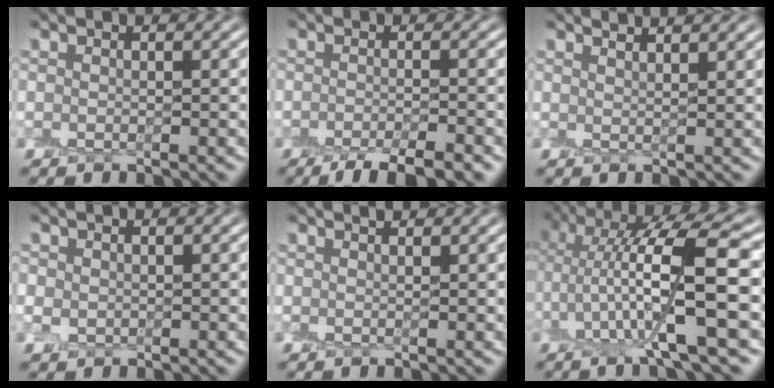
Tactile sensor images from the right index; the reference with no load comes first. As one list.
[{"total": 4.5, "force": [-3.2, 1.1, 3.0], "torque": [-0.034, 0.000, -0.056]}, {"total": 2.8, "force": [2.4, 0.8, 1.2], "torque": [0.009, 0.011, 0.010]}, {"total": 1.3, "force": [0.1, 1.2, 0.4], "torque": [-0.010, 0.003, 0.006]}, {"total": 0.9, "force": [0.7, 0.1, 0.5], "torque": [-0.008, 0.001, 0.008]}, {"total": 10.1, "force": [1.1, 2.6, 9.7], "torque": [-0.168, 0.009, 0.022]}]